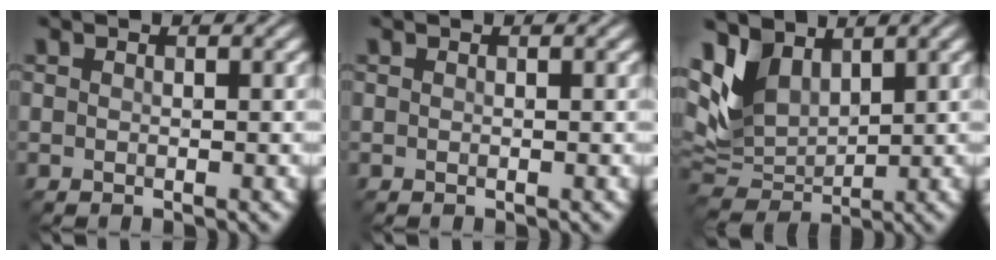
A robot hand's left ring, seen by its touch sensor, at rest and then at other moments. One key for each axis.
{"total": 0.0}
{"total": 4.9, "fx": 2.9, "fy": 3.1, "fz": 2.5, "tx": -0.071, "ty": -0.006, "tz": 0.061}